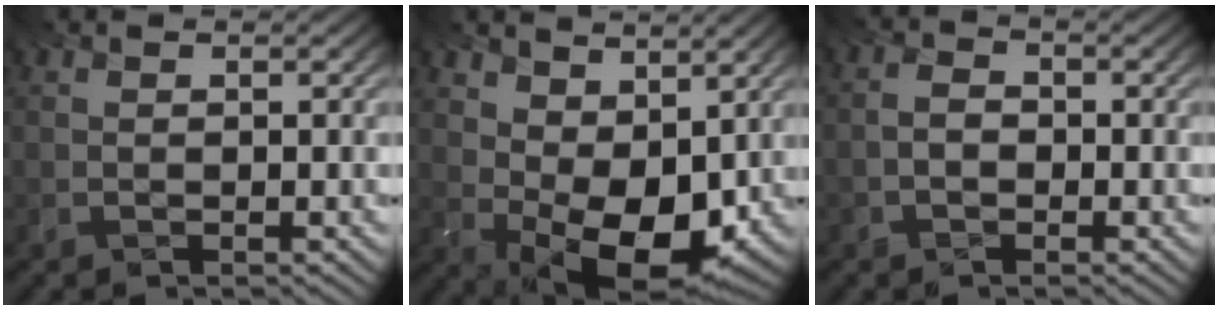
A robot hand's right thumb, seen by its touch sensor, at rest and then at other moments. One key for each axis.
{"total": 10.3, "fx": 2.8, "fy": 6.4, "fz": 7.6, "tx": -0.139, "ty": -0.013, "tz": 0.060}
{"total": 2.3, "fx": -1.8, "fy": 1.3, "fz": 0.5, "tx": -0.009, "ty": -0.002, "tz": -0.037}